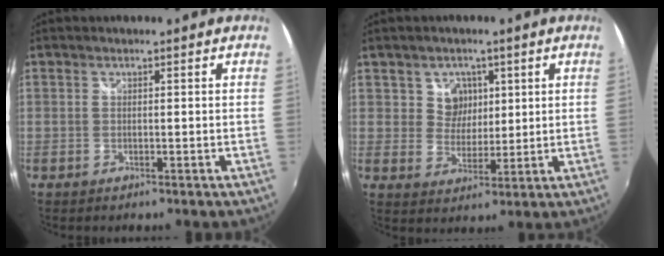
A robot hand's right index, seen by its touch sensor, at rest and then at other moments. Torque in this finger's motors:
{"motor_torque": [0.23, 0.17, 0.16, 0.02]}